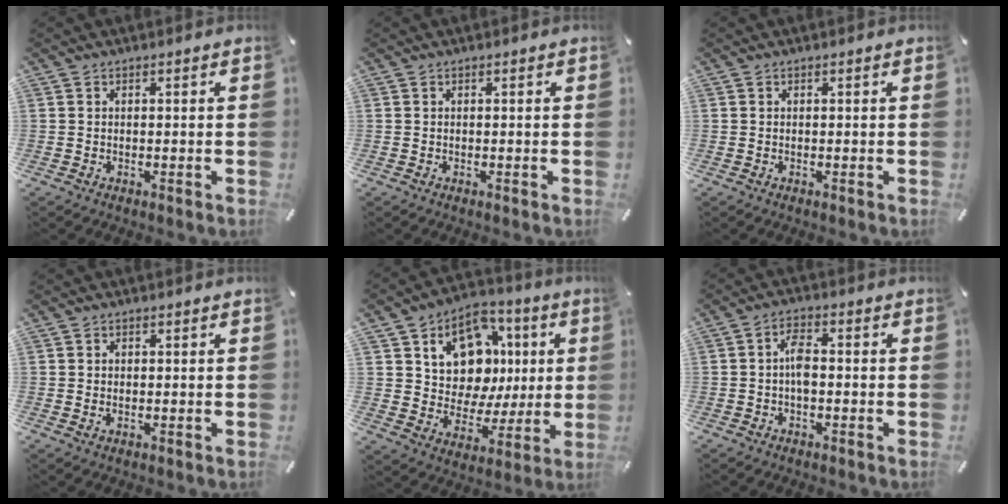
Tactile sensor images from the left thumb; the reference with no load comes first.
{"total": 0.0}
{"total": 0.0}
{"total": 0.8, "force": [0.2, 0.5, 0.6], "torque": [-0.004, -0.001, 0.001]}
{"total": 14.2, "force": [4.4, 11.8, 6.5], "torque": [-0.094, -0.026, 0.089]}
{"total": 4.4, "force": [-0.6, 2.1, 3.8], "torque": [-0.077, 0.008, -0.012]}